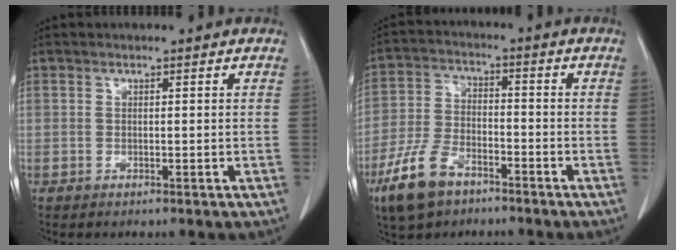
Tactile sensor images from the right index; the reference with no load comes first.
{"total": 9.8, "force": [-6.2, 4.8, 5.9], "torque": [-0.140, -0.007, -0.117]}